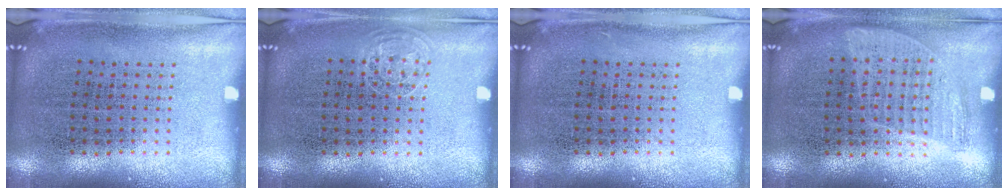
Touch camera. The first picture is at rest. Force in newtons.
{"total": 0.6, "press": 0.6, "slide": 0.3}
{"total": 0.0}
{"total": 0.9, "press": 0.8, "slide": 0.4}